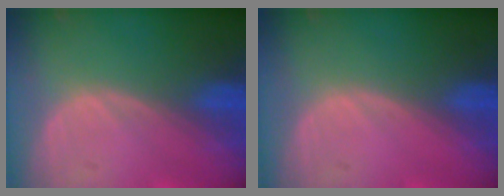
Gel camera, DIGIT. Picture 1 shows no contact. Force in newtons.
{"total": 0.0}